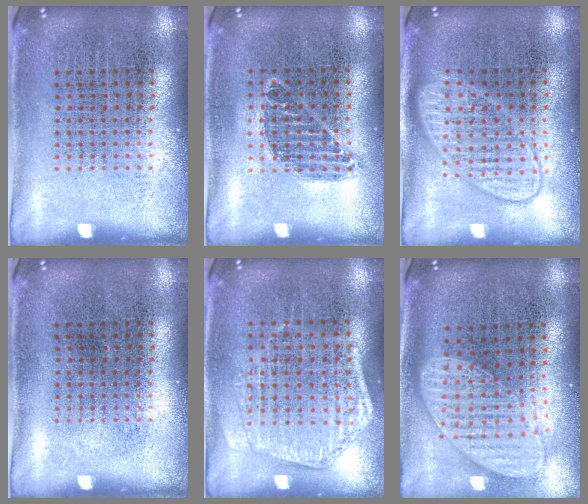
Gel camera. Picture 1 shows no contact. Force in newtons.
{"total": 0.7, "press": 0.7, "slide": 0.2}
{"total": 3.1, "press": 3.0, "slide": 0.4}
{"total": 0.0}
{"total": 1.4, "press": 1.3, "slide": 0.5}
{"total": 1.7, "press": 1.3, "slide": 1.0}